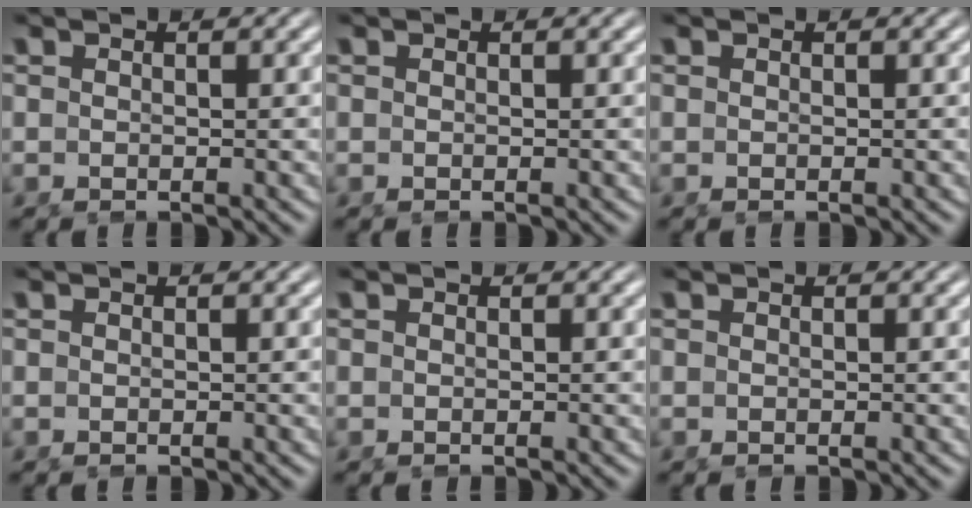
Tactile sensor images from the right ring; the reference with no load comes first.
{"total": 0.0}
{"total": 0.0}
{"total": 0.0}
{"total": 0.0}
{"total": 0.0}